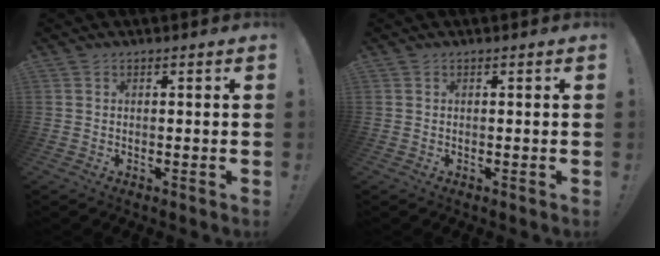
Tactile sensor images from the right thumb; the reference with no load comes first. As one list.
[{"total": 0.0}]